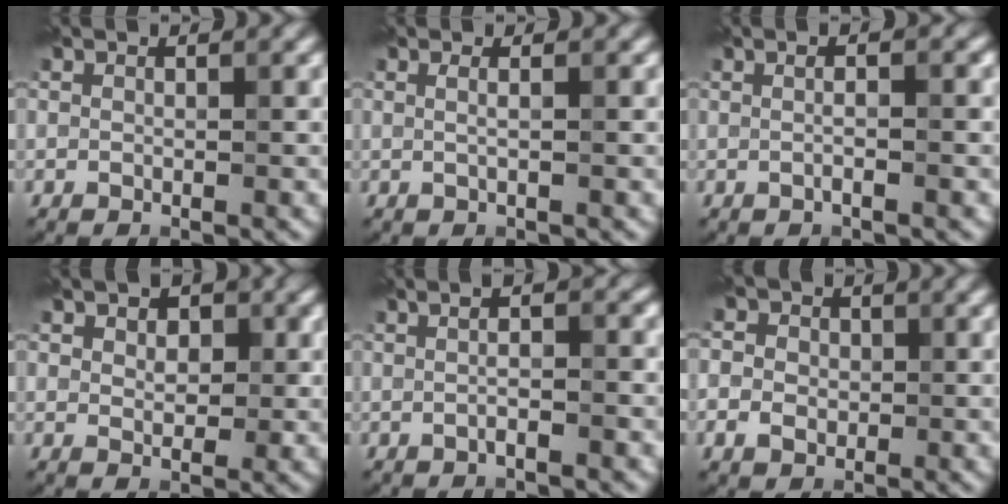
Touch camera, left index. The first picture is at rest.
{"total": 1.6, "force": [0.4, 0.7, 1.3], "torque": [-0.011, -0.006, -0.011]}
{"total": 2.8, "force": [0.5, 1.0, 2.5], "torque": [-0.010, 0.000, -0.014]}
{"total": 3.3, "force": [1.4, 2.1, 2.1], "torque": [-0.021, 0.008, 0.011]}
{"total": 2.5, "force": [0.0, 0.6, 2.5], "torque": [-0.024, -0.006, -0.010]}
{"total": 3.8, "force": [0.0, 3.3, 1.9], "torque": [-0.022, 0.007, -0.012]}